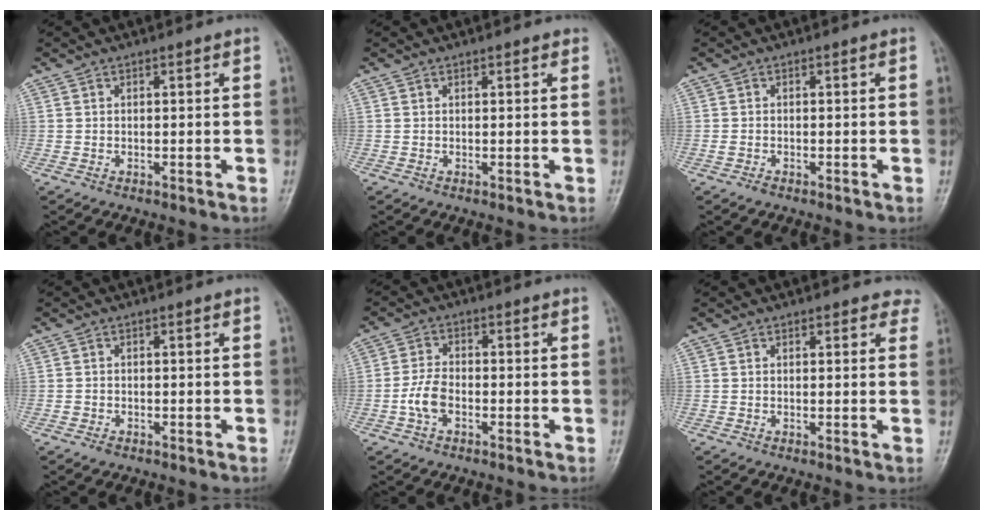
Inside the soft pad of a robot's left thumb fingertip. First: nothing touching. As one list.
[{"total": 0.9, "force": [0.6, 0.4, 0.5], "torque": [-0.007, -0.002, 0.004]}, {"total": 0.8, "force": [-0.7, 0.3, 0.3], "torque": [-0.010, 0.002, -0.014]}, {"total": 1.1, "force": [-0.8, 0.7, 0.3], "torque": [-0.001, 0.003, -0.015]}, {"total": 4.6, "force": [-1.7, 2.6, 3.3], "torque": [-0.066, 0.013, -0.038]}, {"total": 3.4, "force": [2.9, 1.7, 0.8], "torque": [0.026, -0.009, 0.015]}]